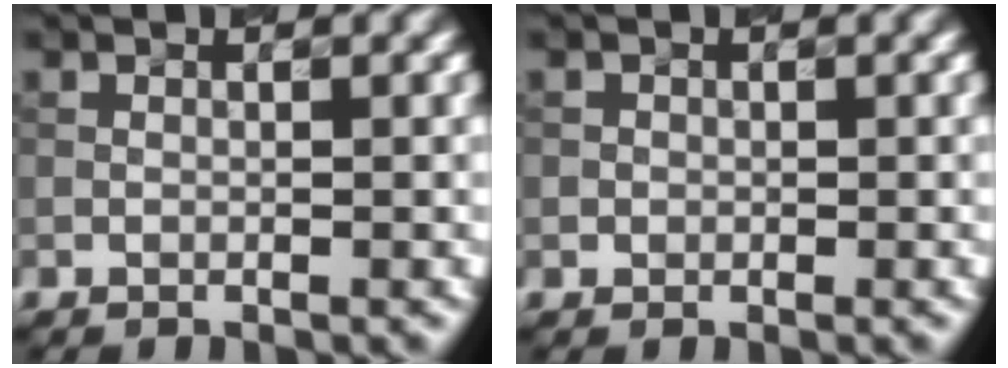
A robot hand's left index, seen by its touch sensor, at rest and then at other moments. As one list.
[{"total": 0.5, "force": [0.0, 0.5, -0.1], "torque": [0.005, 0.001, 0.000]}]